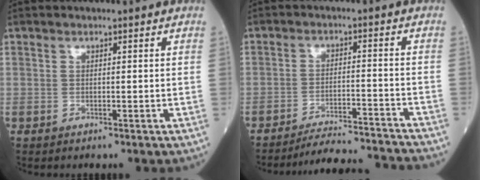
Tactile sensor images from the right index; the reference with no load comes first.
{"total": 13.1, "force": [-12.8, -0.3, 2.5], "torque": [-0.035, -0.004, -0.178]}